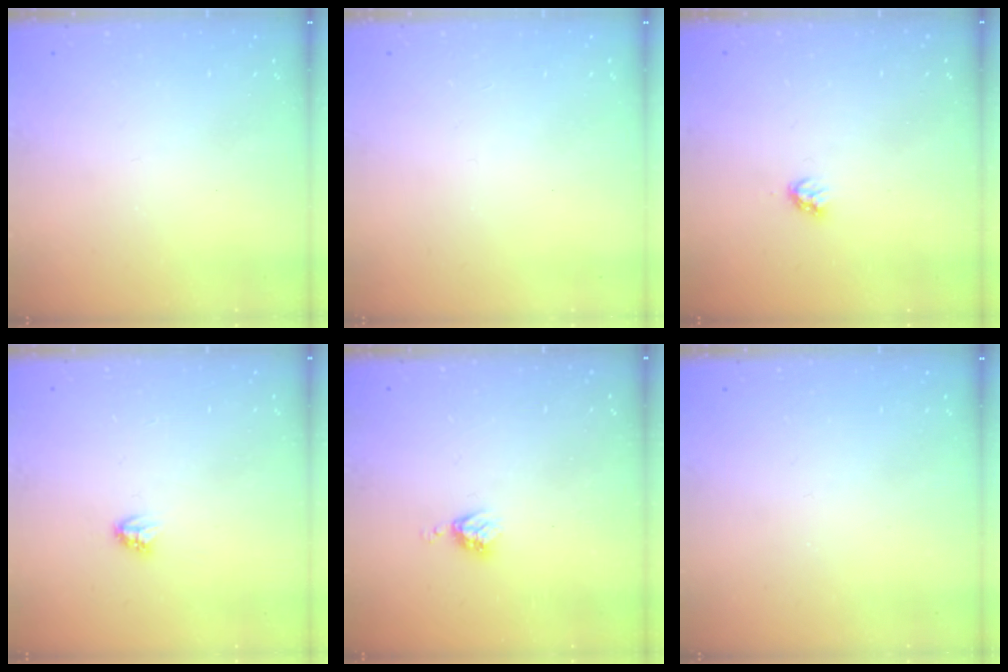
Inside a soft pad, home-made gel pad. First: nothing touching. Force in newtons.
{"total": 0.0}
{"total": 2.4, "press": 2.4, "slide": 0.3}
{"total": 2.7, "press": 2.7, "slide": 0.3}
{"total": 3.6, "press": 3.6, "slide": 0.2}
{"total": 0.0}